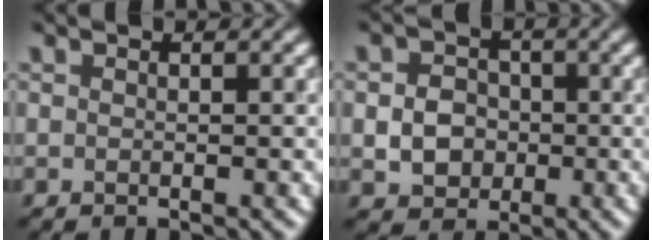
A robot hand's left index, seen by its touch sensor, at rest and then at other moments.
{"total": 3.7, "force": [-0.5, 3.1, 1.9], "torque": [-0.036, -0.001, -0.011]}